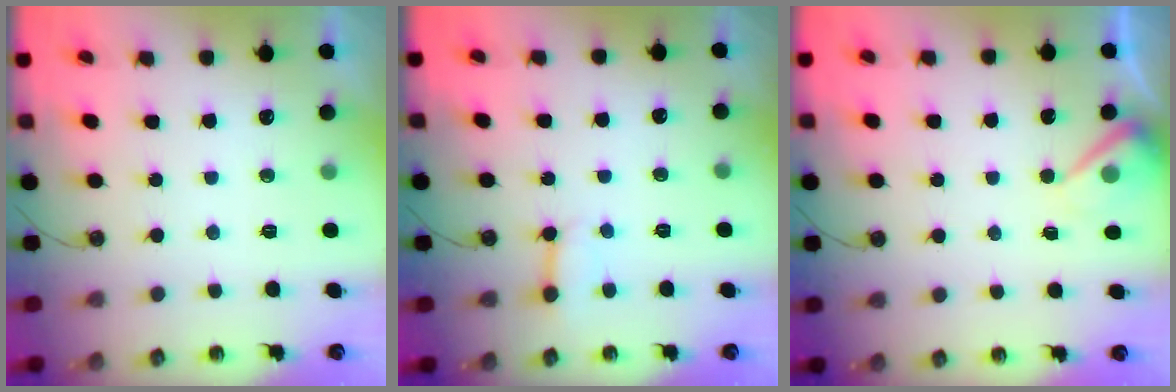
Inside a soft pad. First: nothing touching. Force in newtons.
{"total": 3.0, "press": 3.0, "slide": 0.3}
{"total": 5.7, "press": 5.6, "slide": 1.1}